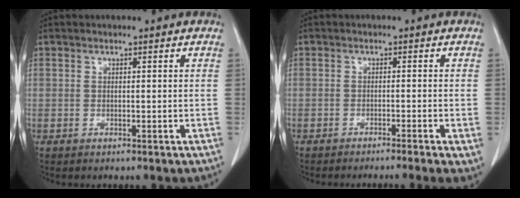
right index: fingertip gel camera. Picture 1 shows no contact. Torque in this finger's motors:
{"motor_torque": [0.38, -0.96, -0.06, -0.04]}